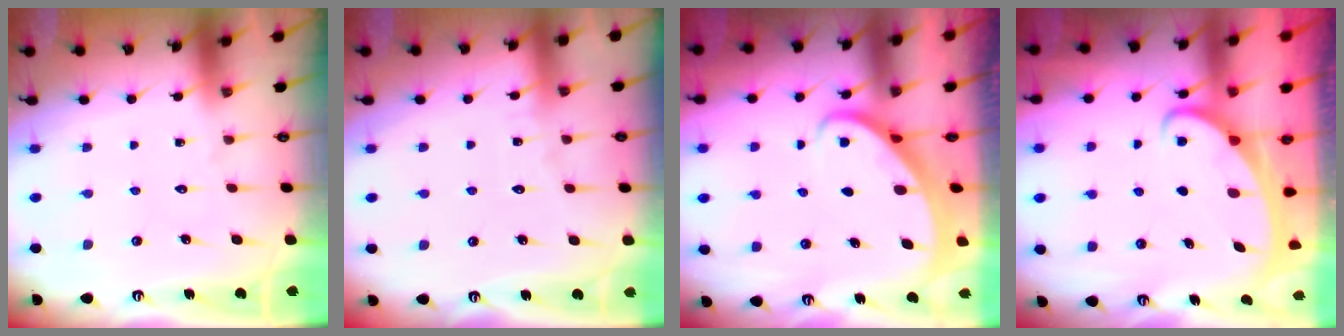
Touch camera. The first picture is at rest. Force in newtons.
{"total": 2.5, "press": 2.5, "slide": 0.2}
{"total": 2.6, "press": 2.6, "slide": 0.4}
{"total": 2.3, "press": 2.2, "slide": 0.4}